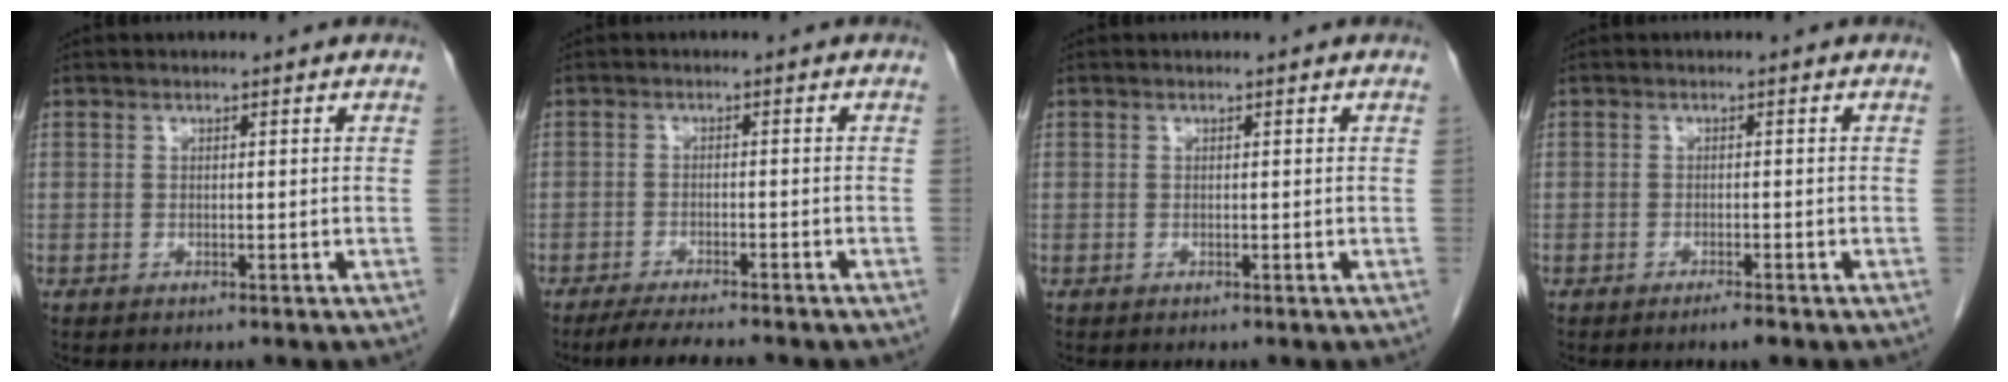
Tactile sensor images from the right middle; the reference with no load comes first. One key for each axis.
{"total": 7.9, "fx": -6.8, "fy": 0.8, "fz": 4.0, "tx": -0.060, "ty": -0.015, "tz": -0.102}
{"total": 0.0}
{"total": 1.7, "fx": -1.3, "fy": 0.1, "fz": 1.1, "tx": -0.020, "ty": -0.002, "tz": -0.020}